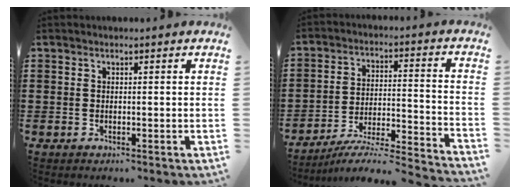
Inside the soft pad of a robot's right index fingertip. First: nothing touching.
{"total": 5.2, "force": [-4.8, 0.0, 2.1], "torque": [-0.036, -0.016, -0.096]}